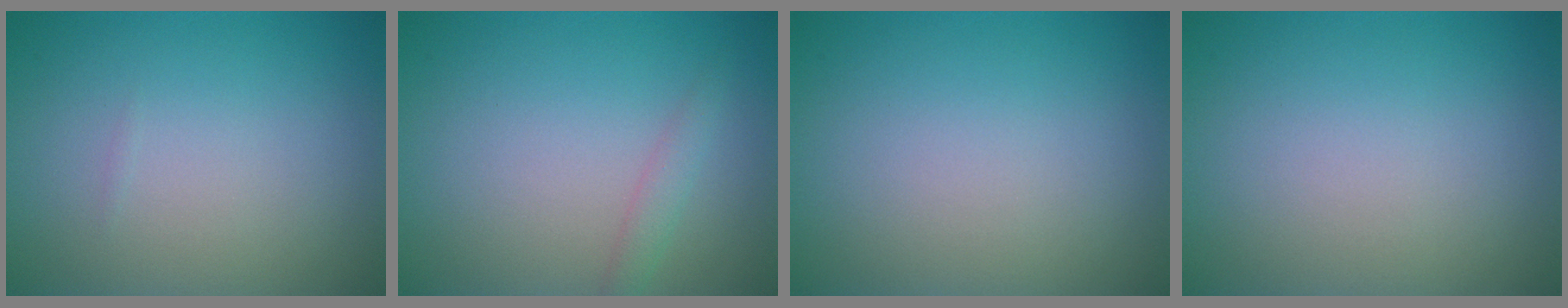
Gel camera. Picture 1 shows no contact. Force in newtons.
{"total": 1.3, "press": 1.3, "slide": 0.1}
{"total": 0.0}
{"total": 0.0}